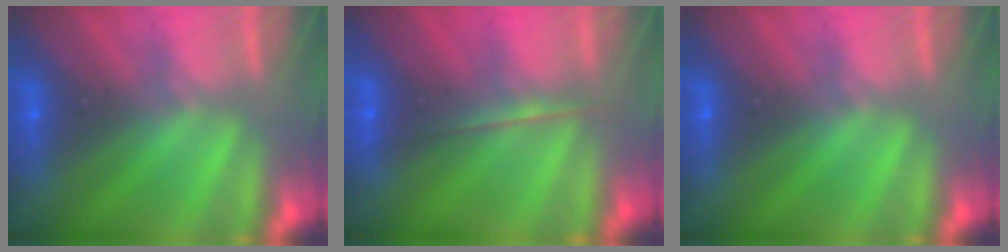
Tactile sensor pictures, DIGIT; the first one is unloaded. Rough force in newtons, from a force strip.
{"total": 1.8}
{"total": 0.0}